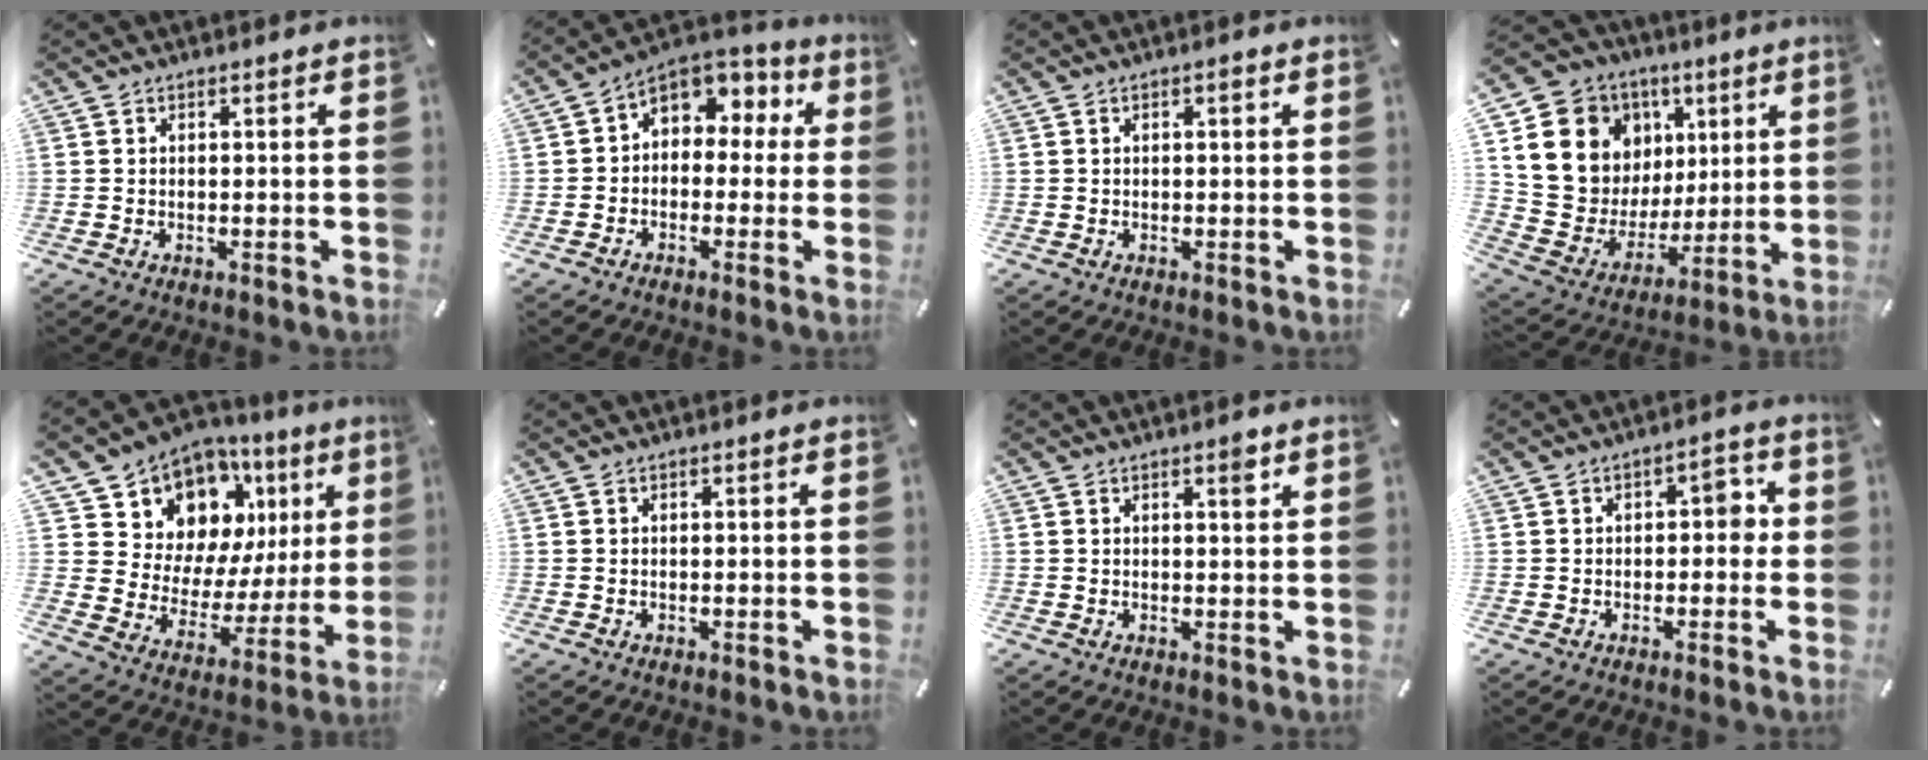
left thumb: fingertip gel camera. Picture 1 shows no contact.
{"total": 6.2, "force": [1.4, 5.3, 2.9], "torque": [-0.050, -0.009, 0.024]}
{"total": 1.2, "force": [0.3, 0.5, 1.0], "torque": [-0.013, 0.001, 0.001]}
{"total": 16.4, "force": [6.5, 14.2, 5.2], "torque": [-0.081, -0.052, 0.145]}
{"total": 11.6, "force": [8.7, 7.5, 1.8], "torque": [-0.037, -0.105, 0.159]}
{"total": 0.0}
{"total": 2.3, "force": [1.3, 0.6, 1.8], "torque": [-0.021, -0.003, 0.018]}
{"total": 4.0, "force": [-0.2, 2.4, 3.2], "torque": [-0.039, 0.006, -0.015]}